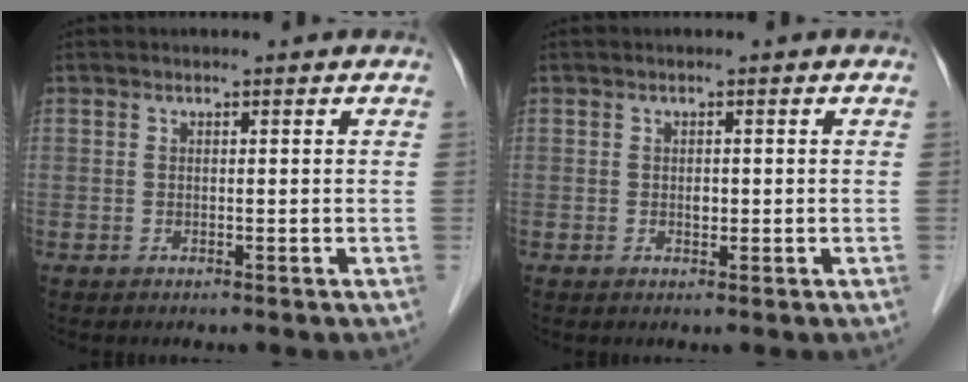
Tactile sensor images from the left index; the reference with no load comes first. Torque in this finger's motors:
{"motor_torque": [0.04, 0.01, 0.01, 0.00]}